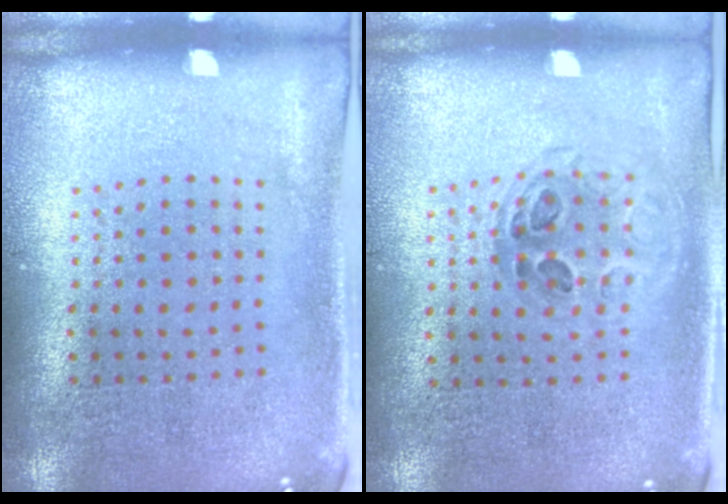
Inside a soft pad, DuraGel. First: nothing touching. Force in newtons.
{"total": 0.9, "press": 0.8, "slide": 0.4}